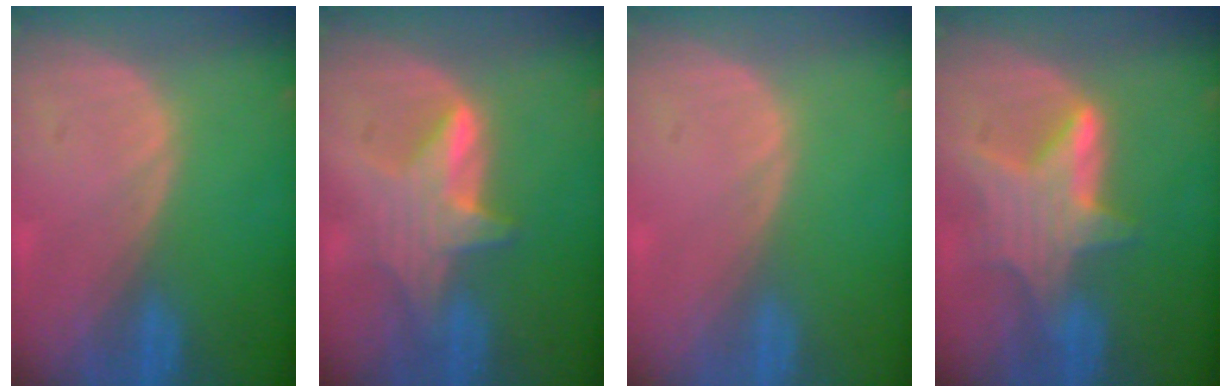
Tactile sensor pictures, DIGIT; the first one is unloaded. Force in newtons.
{"total": 6.0, "press": 6.0, "slide": 0.7}
{"total": 0.0}
{"total": 6.8, "press": 6.6, "slide": 1.6}